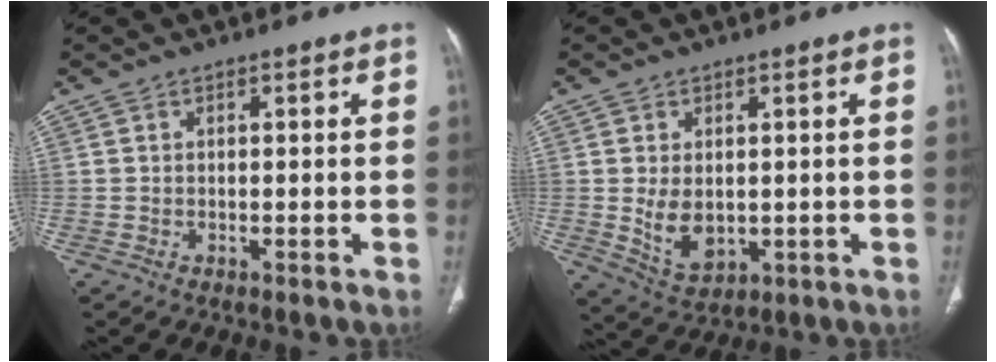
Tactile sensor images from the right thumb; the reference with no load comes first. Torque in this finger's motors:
{"motor_torque": [-0.37, 0.43, 0.31, 0.53, 0.15]}